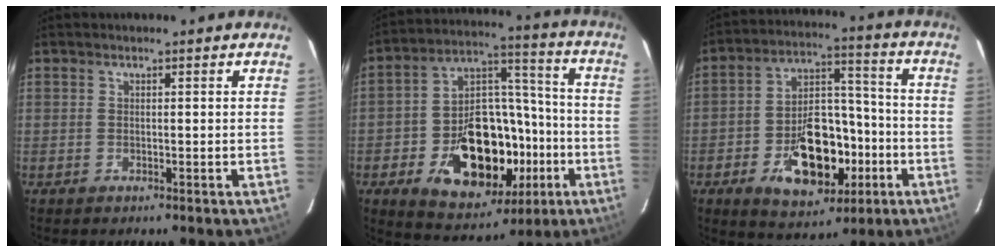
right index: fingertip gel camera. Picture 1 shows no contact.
{"total": 23.0, "force": [-8.1, 14.5, 15.9], "torque": [-0.302, 0.030, -0.103]}
{"total": 16.8, "force": [-6.4, 10.0, 11.9], "torque": [-0.216, 0.026, -0.082]}